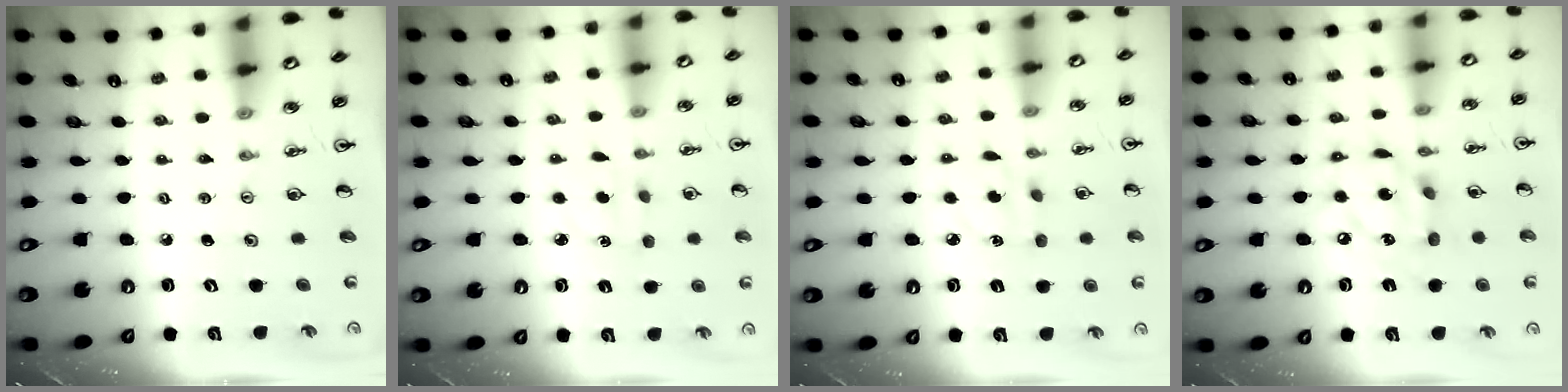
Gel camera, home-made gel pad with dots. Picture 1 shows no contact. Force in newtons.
{"total": 2.6, "press": 2.5, "slide": 0.7}
{"total": 3.8, "press": 3.7, "slide": 0.8}
{"total": 12.6, "press": 12.5, "slide": 1.0}